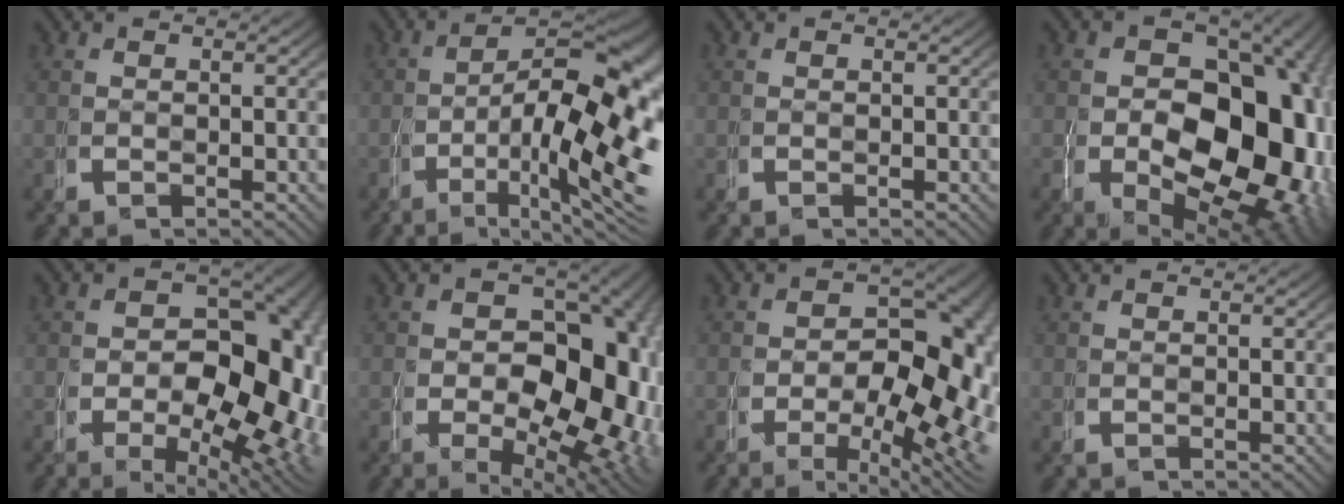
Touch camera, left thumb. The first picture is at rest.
{"total": 13.9, "force": [-2.4, 7.8, 11.2], "torque": [-0.164, -0.055, -0.018]}
{"total": 0.0}
{"total": 19.2, "force": [-2.7, 13.3, 13.5], "torque": [-0.213, -0.082, -0.009]}
{"total": 13.6, "force": [-2.7, 9.0, 9.8], "torque": [-0.142, -0.066, -0.015]}
{"total": 14.8, "force": [-2.2, 10.4, 10.3], "torque": [-0.153, -0.068, -0.008]}
{"total": 12.3, "force": [-3.1, 7.6, 9.1], "torque": [-0.123, -0.058, -0.025]}
{"total": 0.0}